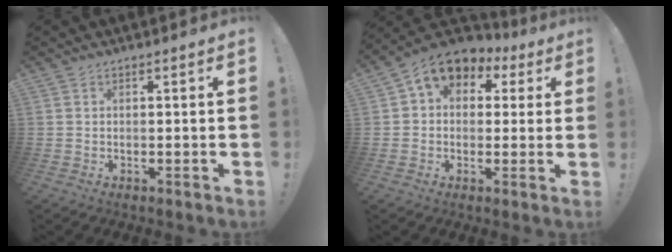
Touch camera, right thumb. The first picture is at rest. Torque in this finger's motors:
{"motor_torque": [0.61, 2.16, 1.29, 0.33, 0.08]}